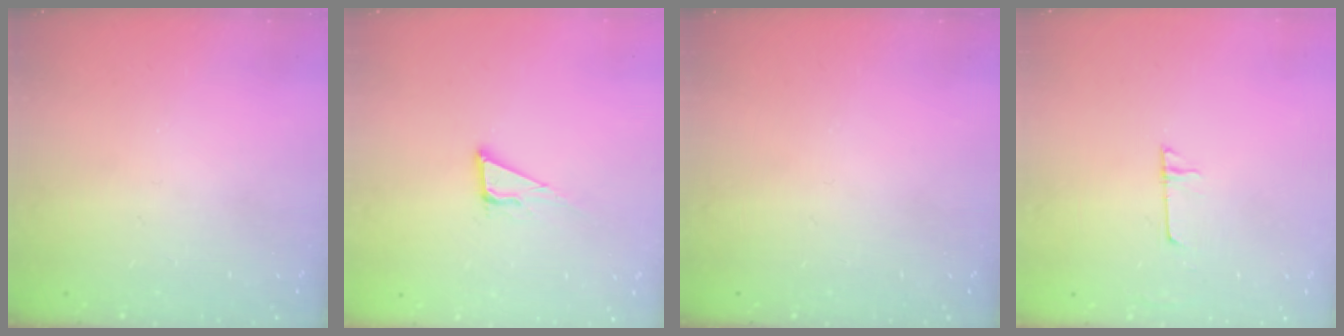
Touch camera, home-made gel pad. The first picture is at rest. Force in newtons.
{"total": 7.2, "press": 6.8, "slide": 2.6}
{"total": 0.0}
{"total": 4.4, "press": 4.4, "slide": 0.5}